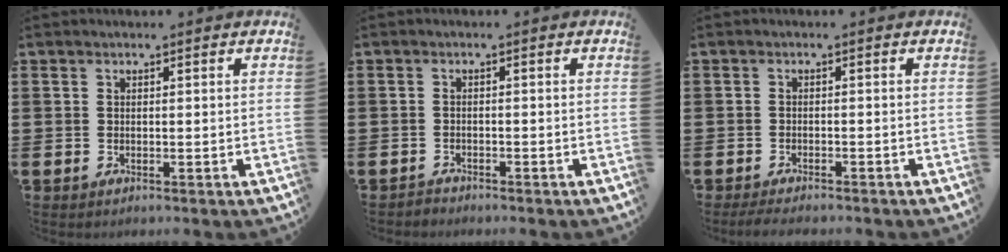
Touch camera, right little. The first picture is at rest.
{"total": 1.0, "force": [-0.9, 0.2, -0.1], "torque": [-0.001, 0.003, -0.021]}
{"total": 1.4, "force": [-1.3, 0.1, 0.5], "torque": [-0.010, 0.002, -0.025]}